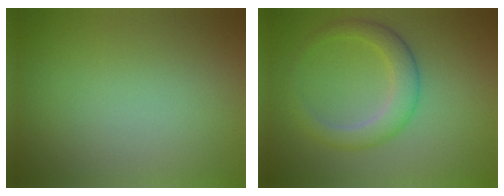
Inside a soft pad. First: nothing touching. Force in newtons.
{"total": 3.3, "press": 3.3, "slide": 0.1}